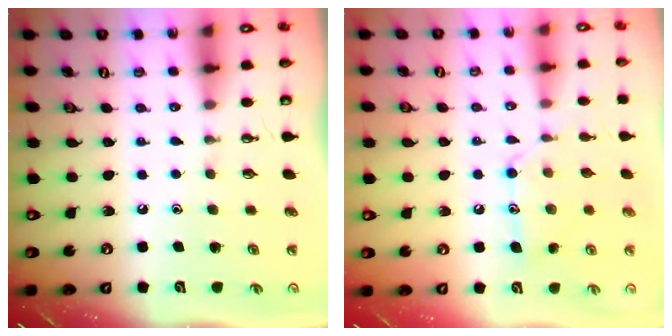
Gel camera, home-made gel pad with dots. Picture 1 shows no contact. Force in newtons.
{"total": 11.7, "press": 11.6, "slide": 0.6}